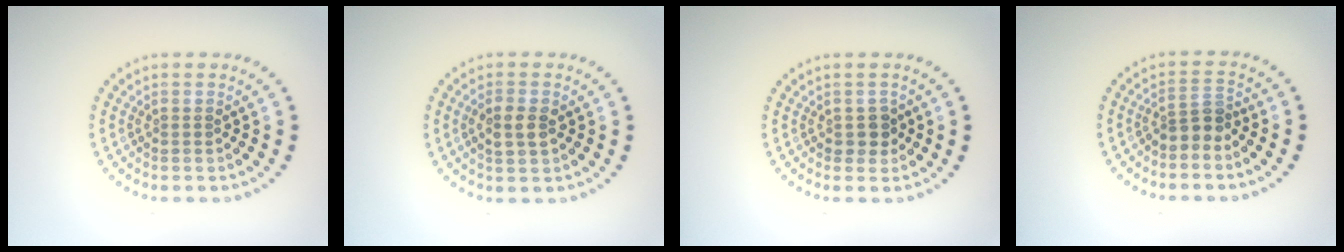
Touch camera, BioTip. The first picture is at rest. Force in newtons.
{"total": 2.1, "press": 2.1, "slide": 0.2}
{"total": 1.6, "press": 1.4, "slide": 0.7}
{"total": 2.3, "press": 1.8, "slide": 1.5}